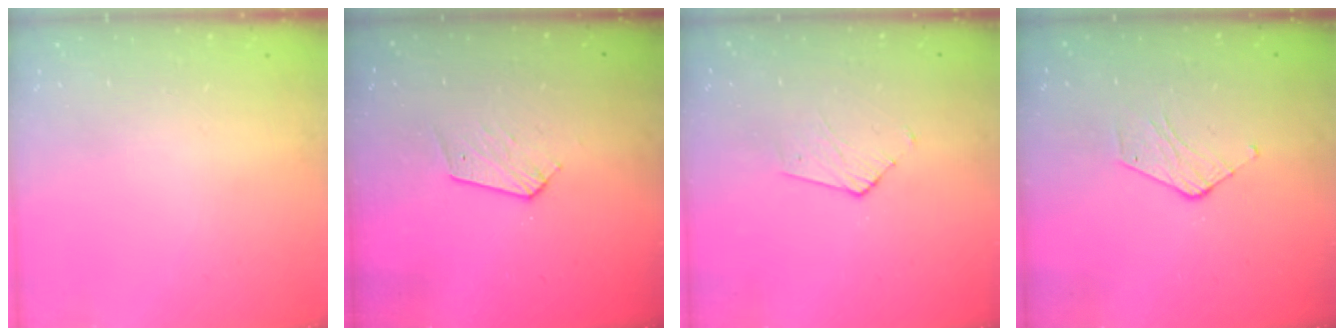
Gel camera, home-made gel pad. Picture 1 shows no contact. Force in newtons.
{"total": 5.1, "press": 5.0, "slide": 0.5}
{"total": 3.2, "press": 3.1, "slide": 0.3}
{"total": 4.4, "press": 4.4, "slide": 0.3}